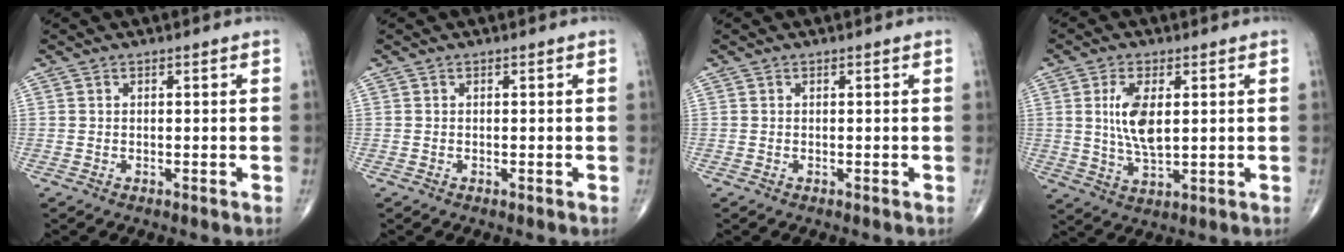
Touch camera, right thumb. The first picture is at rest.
{"total": 0.0}
{"total": 0.0}
{"total": 8.1, "force": [1.6, 3.6, 7.1], "torque": [-0.138, -0.013, 0.035]}